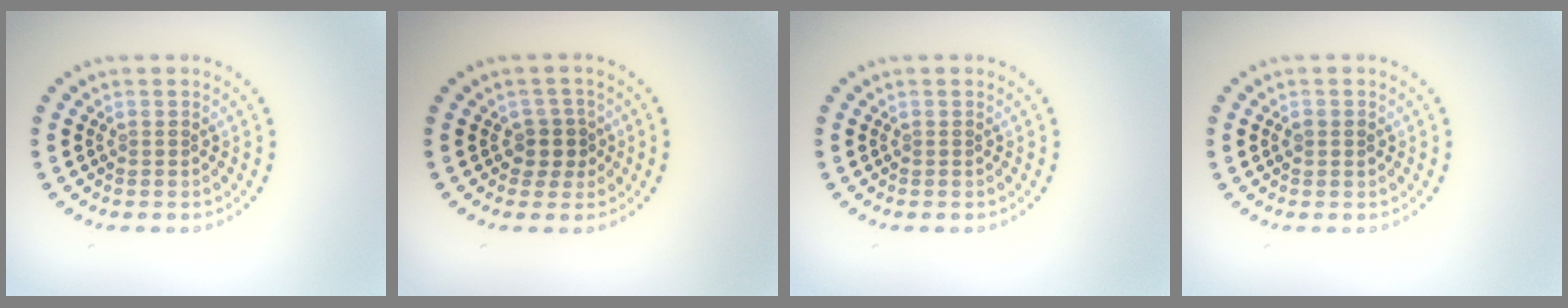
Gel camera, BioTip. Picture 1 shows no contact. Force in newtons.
{"total": 2.2, "press": 1.7, "slide": 1.3}
{"total": 0.0}
{"total": 1.0, "press": 1.0, "slide": 0.1}